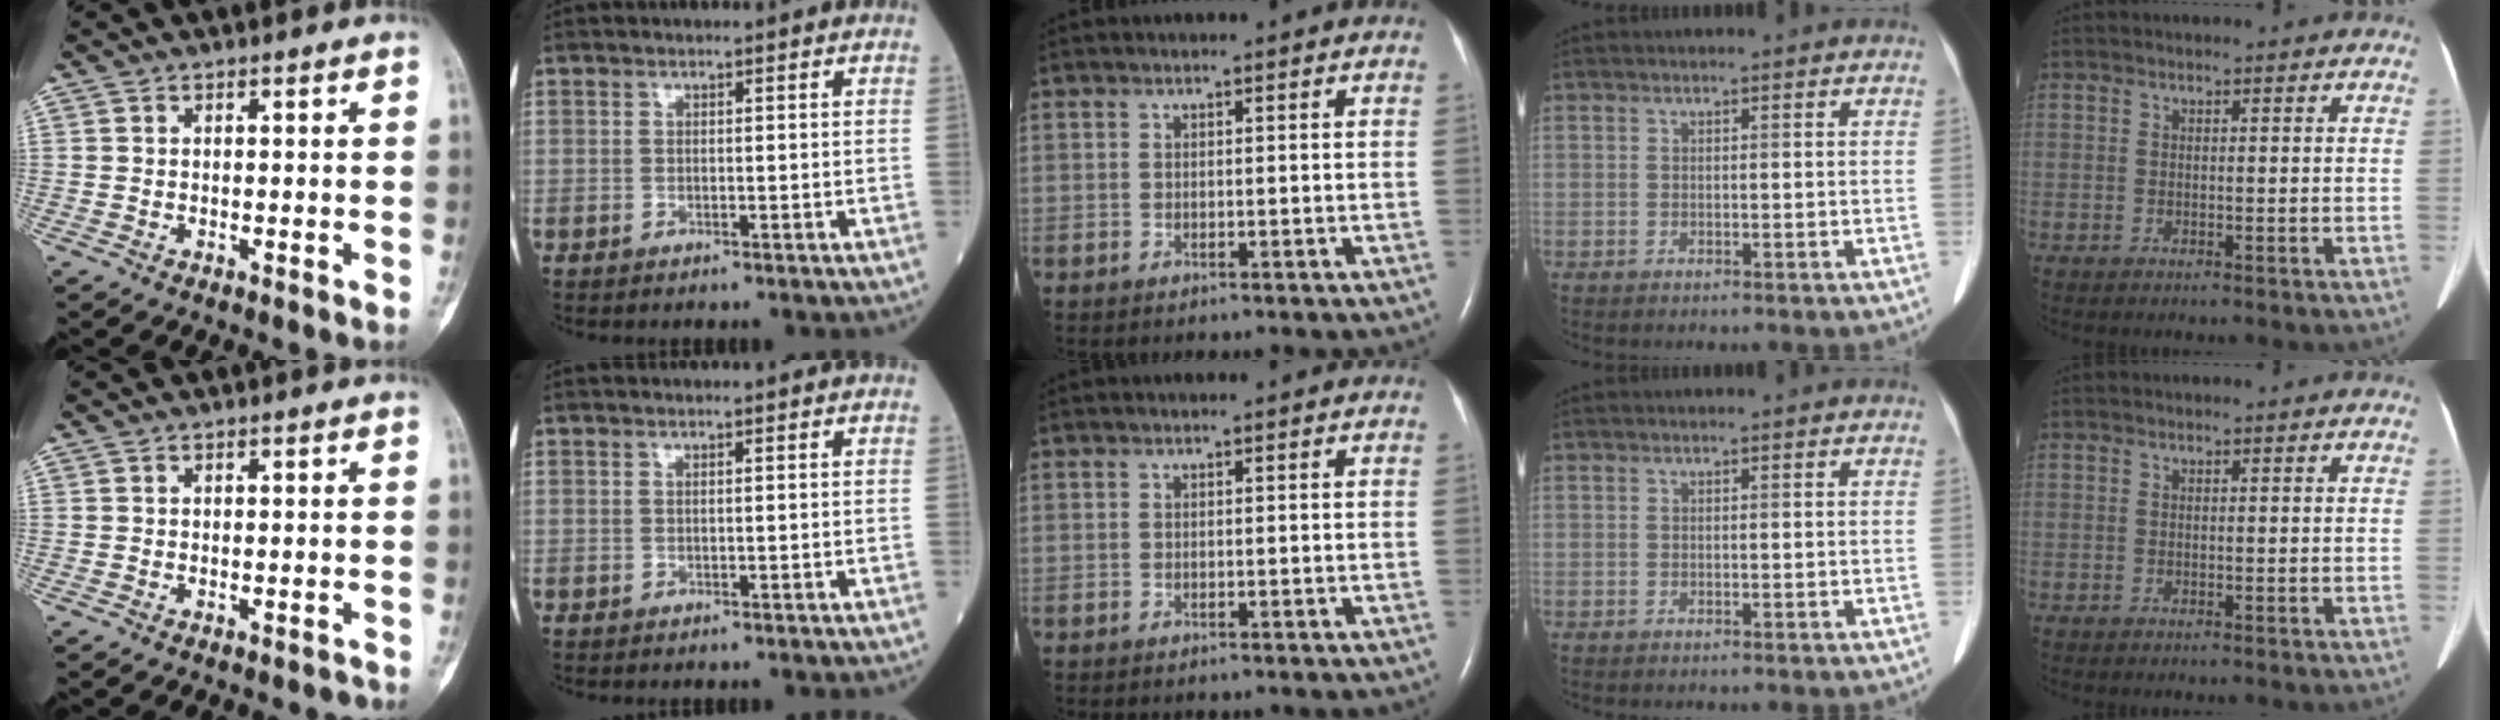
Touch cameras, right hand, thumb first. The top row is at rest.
{"thumb": {"total": 1.1, "force": [-0.9, 0.5, 0.1], "torque": [-0.004, 0.010, -0.012]}}